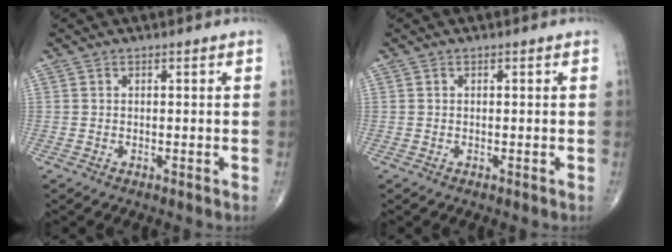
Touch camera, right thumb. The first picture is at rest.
{"total": 0.0}